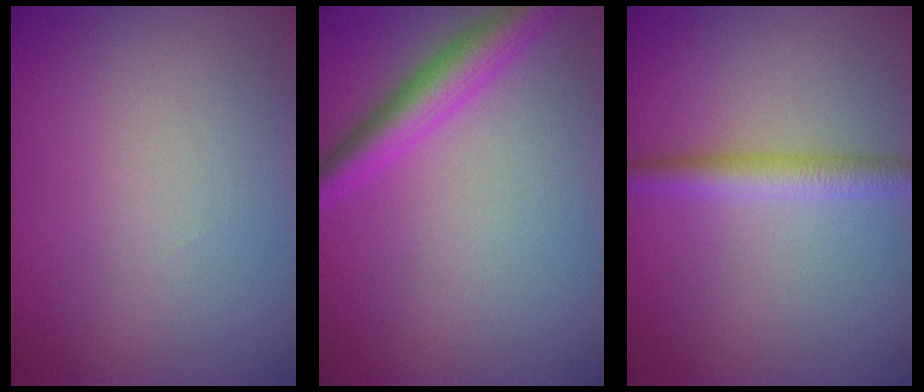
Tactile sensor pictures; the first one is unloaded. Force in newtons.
{"total": 4.0, "press": 3.9, "slide": 0.2}
{"total": 2.9, "press": 2.9, "slide": 0.1}